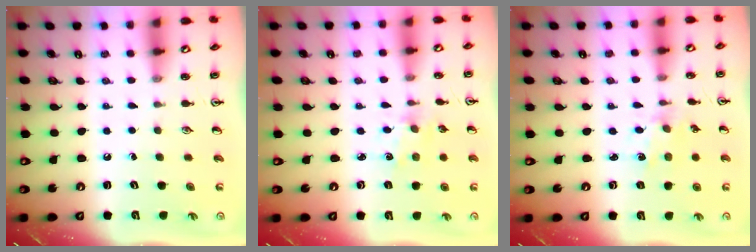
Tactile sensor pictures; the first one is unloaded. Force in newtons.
{"total": 1.5, "press": 1.5, "slide": 0.1}
{"total": 1.5, "press": 1.5, "slide": 0.1}